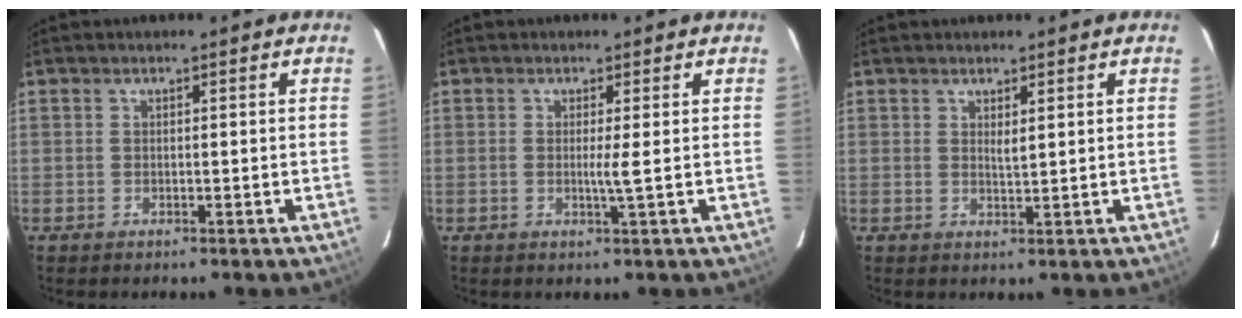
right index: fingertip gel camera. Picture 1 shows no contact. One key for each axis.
{"total": 1.9, "fx": 0.0, "fy": -0.5, "fz": 1.9, "tx": -0.034, "ty": -0.003, "tz": -0.003}
{"total": 1.3, "fx": 0.7, "fy": 0.1, "fz": 1.0, "tx": -0.022, "ty": -0.005, "tz": 0.014}